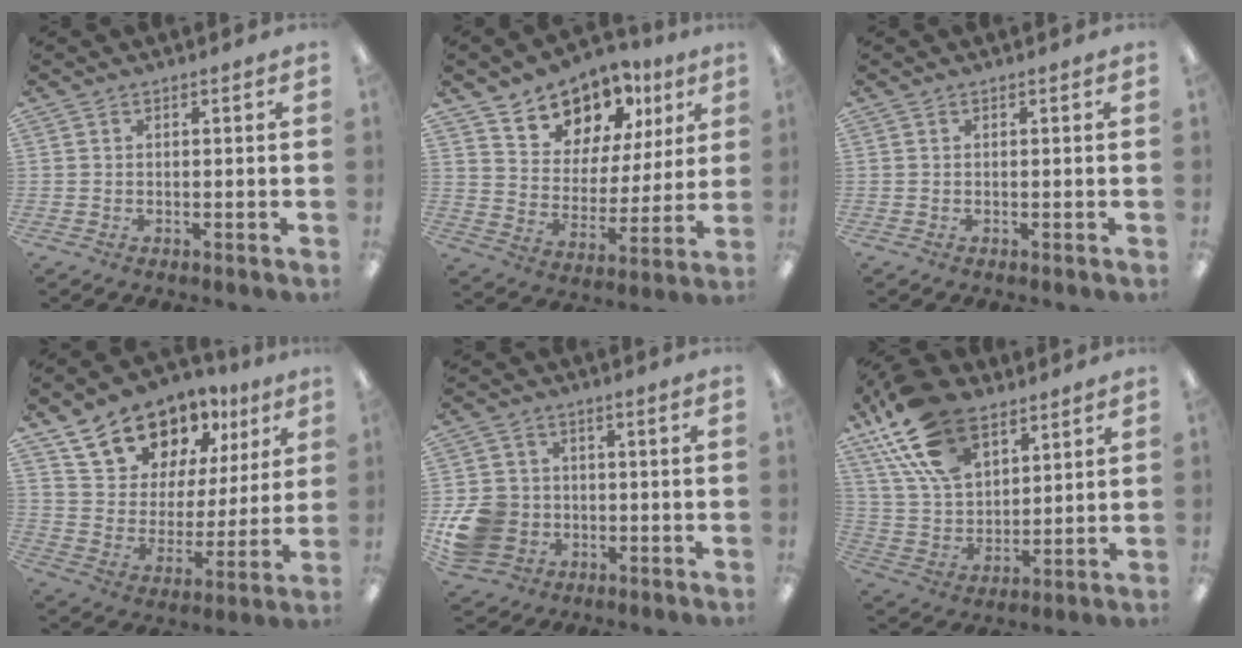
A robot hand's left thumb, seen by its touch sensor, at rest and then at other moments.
{"total": 12.0, "force": [9.9, 6.5, 1.8], "torque": [-0.046, -0.086, 0.187]}
{"total": 0.0}
{"total": 17.1, "force": [13.0, 9.6, 5.5], "torque": [-0.108, -0.085, 0.240]}
{"total": 12.0, "force": [-2.9, 10.4, 5.2], "torque": [-0.115, 0.026, -0.046]}
{"total": 20.6, "force": [12.0, 11.8, 11.8], "torque": [-0.259, -0.040, 0.220]}